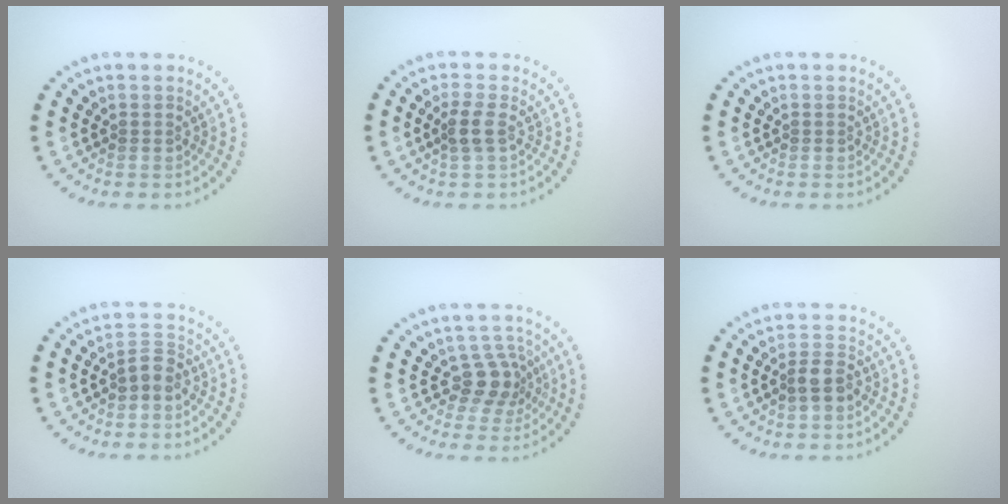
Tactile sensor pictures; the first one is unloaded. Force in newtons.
{"total": 1.4, "press": 1.4, "slide": 0.5}
{"total": 0.0}
{"total": 1.8, "press": 1.5, "slide": 1.1}
{"total": 2.9, "press": 2.2, "slide": 2.0}
{"total": 2.0, "press": 1.8, "slide": 0.9}